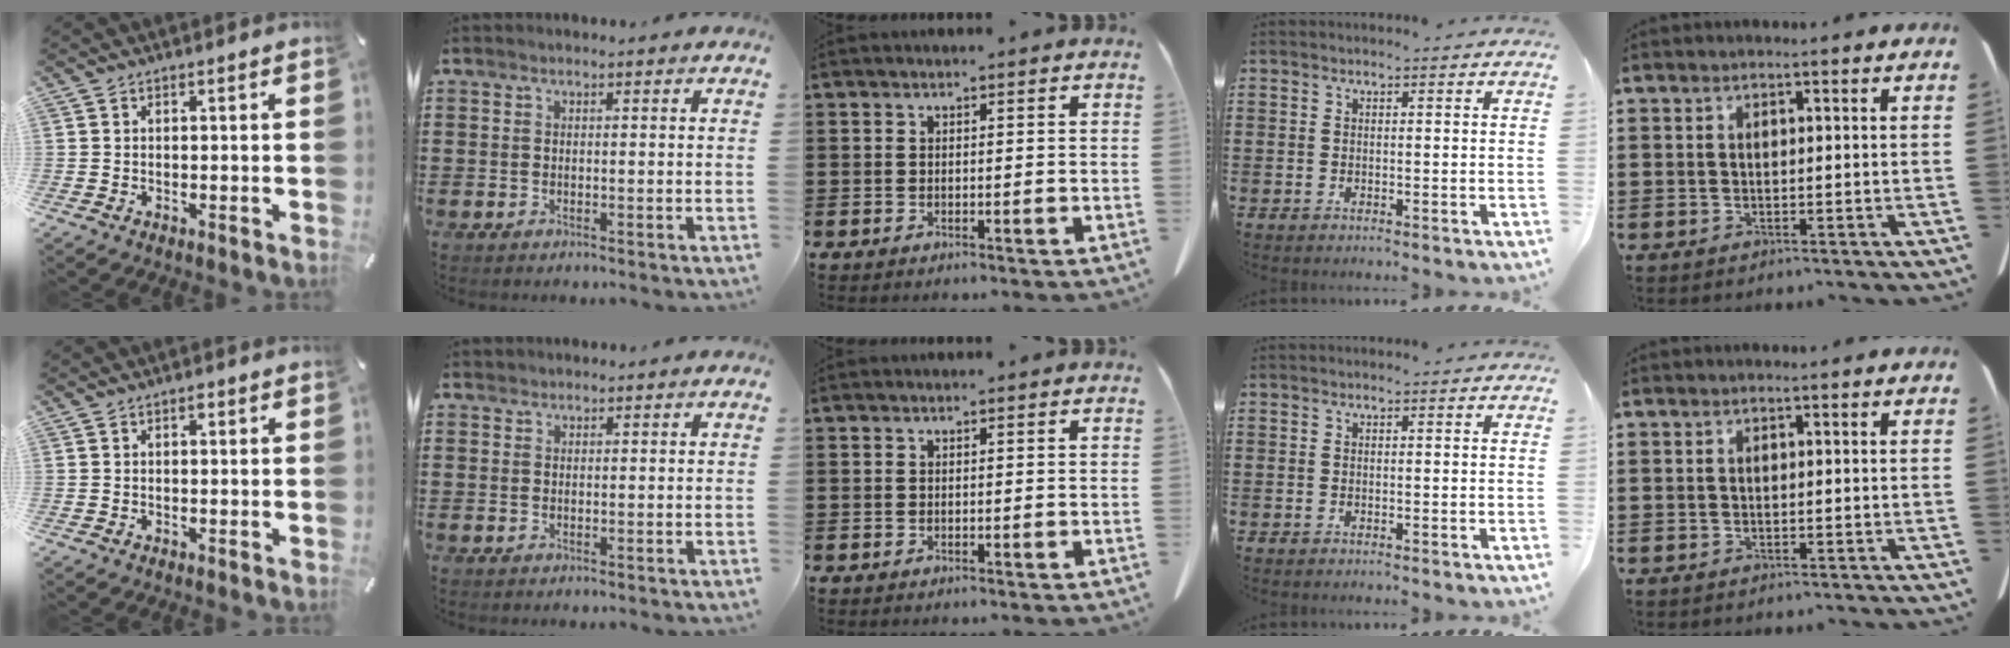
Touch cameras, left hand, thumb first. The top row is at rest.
{"thumb": {"total": 1.1, "force": [0.3, 0.7, 0.8], "torque": [-0.008, 0.002, 0.003]}, "index": {"total": 0.7, "force": [0.6, 0.3, 0.0], "torque": [-0.001, 0.001, 0.013]}}